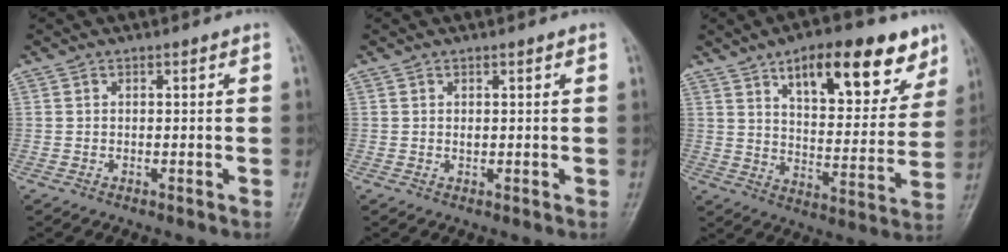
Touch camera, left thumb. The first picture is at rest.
{"total": 0.9, "force": [0.4, 0.4, 0.7], "torque": [-0.011, 0.000, 0.008]}
{"total": 19.3, "force": [11.3, 7.9, 13.4], "torque": [-0.143, -0.047, 0.171]}